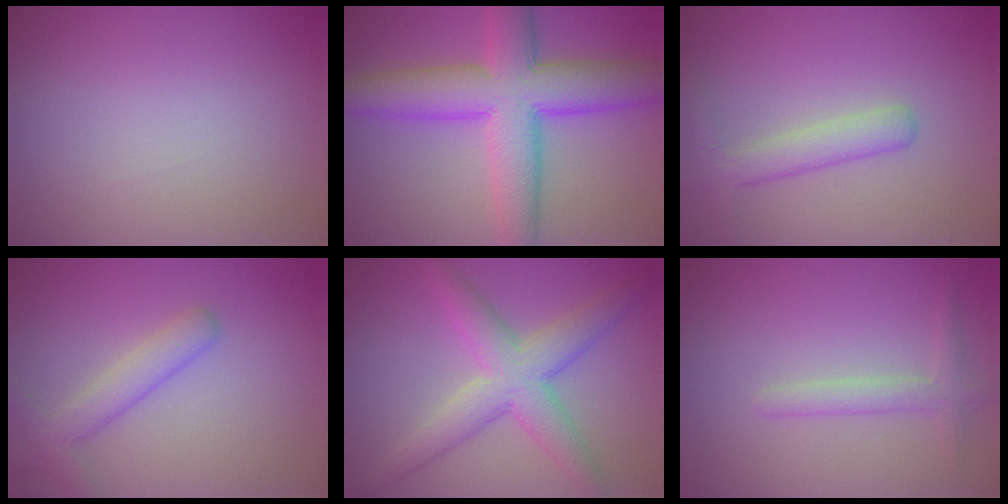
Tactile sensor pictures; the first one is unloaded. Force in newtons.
{"total": 8.9, "press": 8.9, "slide": 0.2}
{"total": 2.3, "press": 2.3, "slide": 0.1}
{"total": 3.1, "press": 3.1, "slide": 0.1}
{"total": 5.3, "press": 5.3, "slide": 0.1}
{"total": 1.9, "press": 1.9, "slide": 0.0}